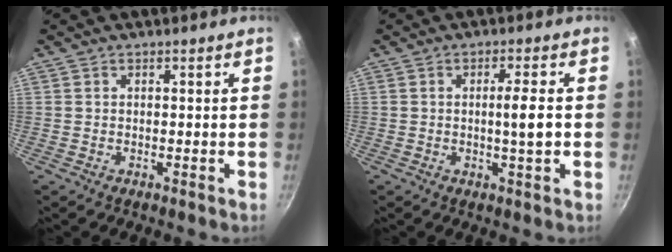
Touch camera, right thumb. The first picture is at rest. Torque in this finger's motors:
{"motor_torque": [2.11, 2.90, 0.85, -0.18, 0.10]}